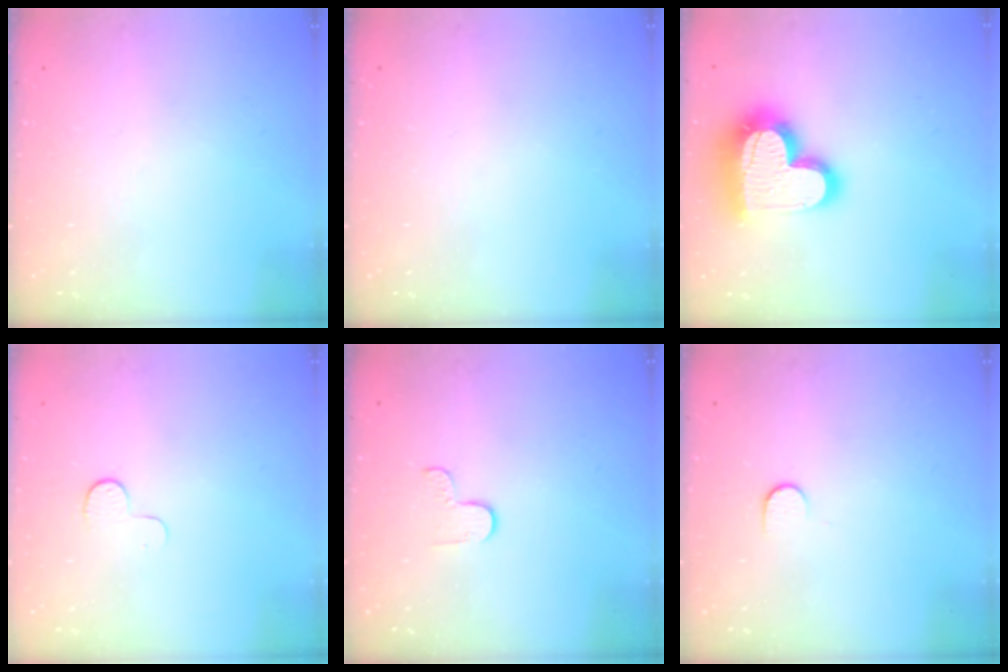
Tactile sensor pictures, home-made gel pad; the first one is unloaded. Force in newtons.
{"total": 0.0}
{"total": 21.1, "press": 21.1, "slide": 1.5}
{"total": 4.6, "press": 4.6, "slide": 0.4}
{"total": 3.0, "press": 3.0, "slide": 0.4}
{"total": 5.7, "press": 5.6, "slide": 0.6}